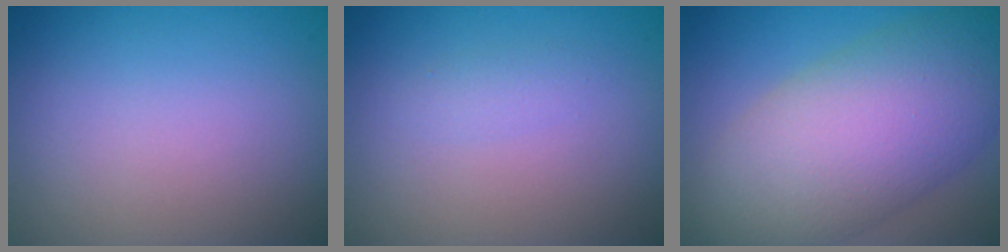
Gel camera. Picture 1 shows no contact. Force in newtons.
{"total": 1.1, "press": 1.1, "slide": 0.1}
{"total": 11.4, "press": 11.4, "slide": 0.5}